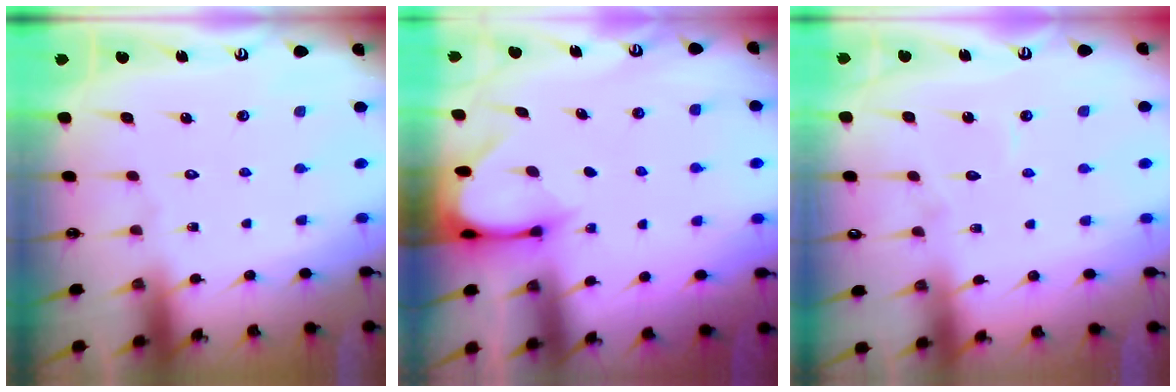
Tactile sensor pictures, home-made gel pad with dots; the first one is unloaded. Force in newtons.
{"total": 3.1, "press": 3.1, "slide": 0.2}
{"total": 3.9, "press": 3.9, "slide": 0.2}